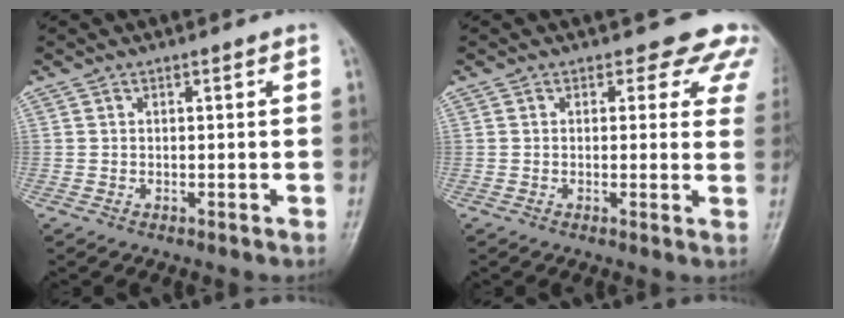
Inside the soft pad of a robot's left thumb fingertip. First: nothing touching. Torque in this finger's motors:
{"motor_torque": [1.80, 1.26, 1.41, -1.36, 0.02]}